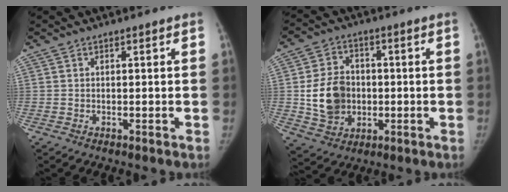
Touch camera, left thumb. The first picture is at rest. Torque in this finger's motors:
{"motor_torque": [0.42, 0.45, 0.40, -0.50, 0.43]}